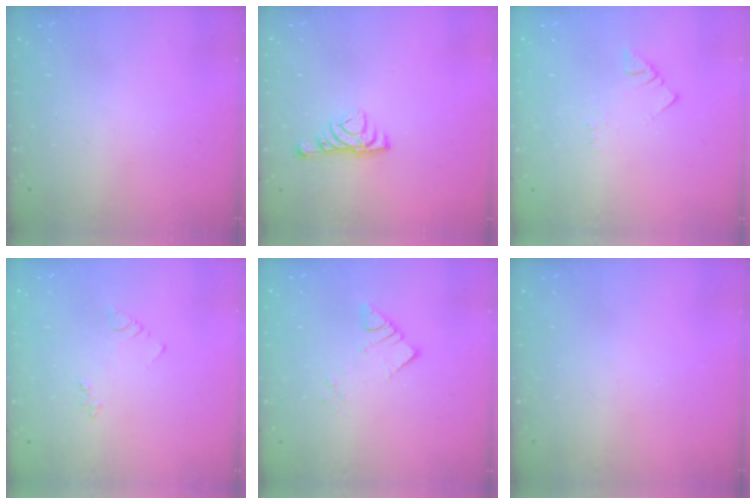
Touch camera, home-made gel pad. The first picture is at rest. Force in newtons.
{"total": 5.0, "press": 4.9, "slide": 1.1}
{"total": 1.5, "press": 1.5, "slide": 0.3}
{"total": 3.9, "press": 3.8, "slide": 0.7}
{"total": 5.1, "press": 5.1, "slide": 0.4}
{"total": 0.0}